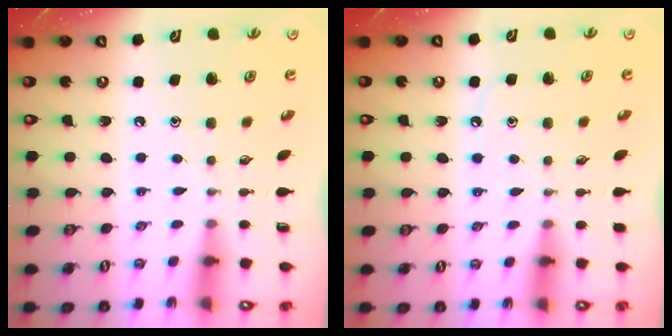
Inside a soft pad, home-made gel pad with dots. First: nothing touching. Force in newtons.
{"total": 6.0, "press": 6.0, "slide": 0.8}